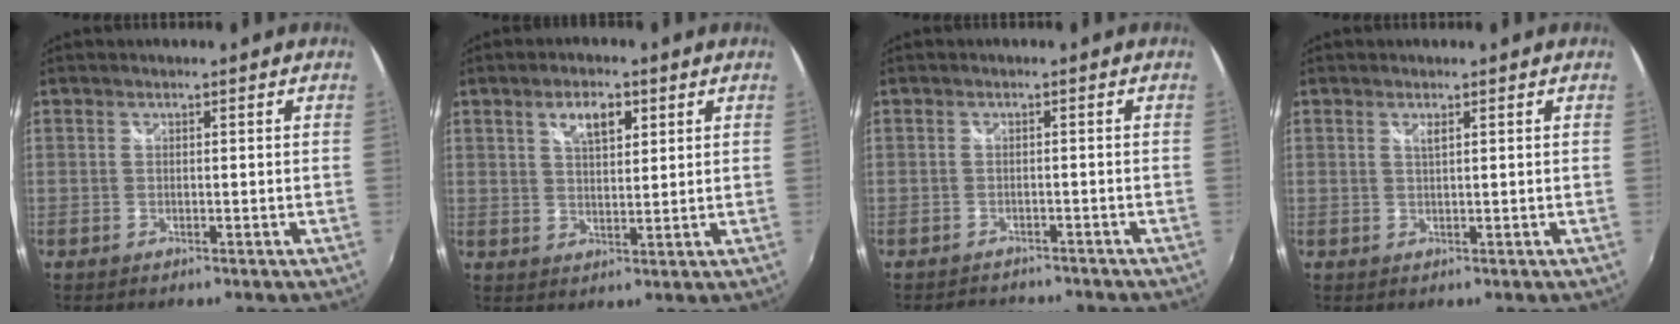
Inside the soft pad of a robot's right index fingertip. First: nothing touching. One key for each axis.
{"total": 5.5, "fx": 2.7, "fy": 2.4, "fz": 4.1, "tx": -0.066, "ty": 0.010, "tz": 0.047}
{"total": 4.9, "fx": -4.5, "fy": 1.6, "fz": 1.2, "tx": -0.029, "ty": -0.006, "tz": -0.064}
{"total": 0.9, "fx": 0.5, "fy": 0.0, "fz": 0.8, "tx": -0.014, "ty": 0.000, "tz": 0.009}